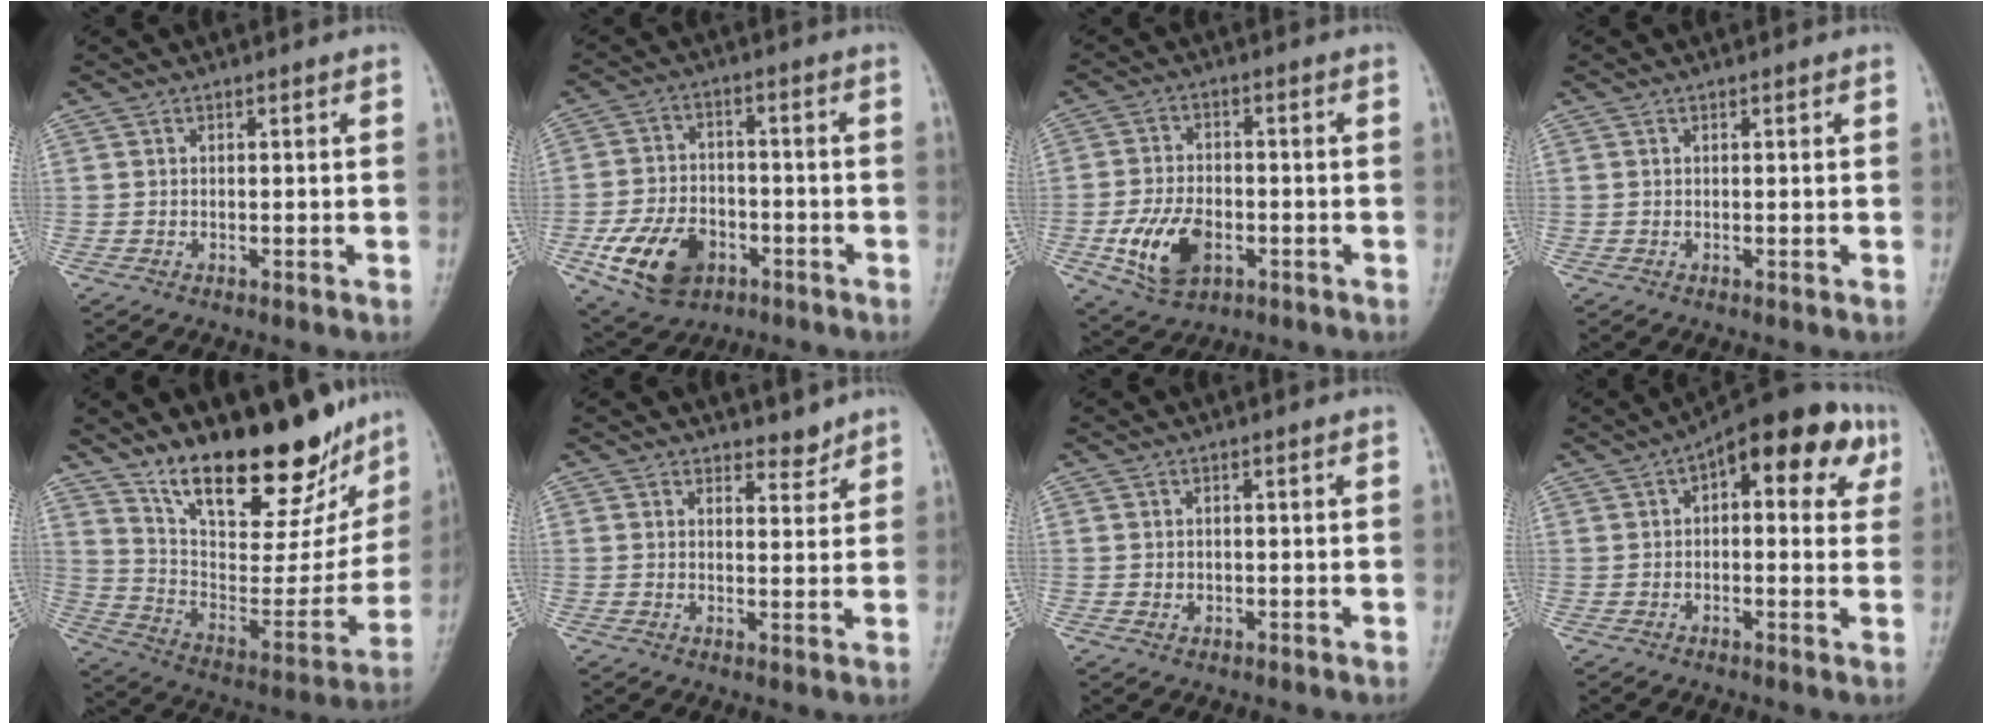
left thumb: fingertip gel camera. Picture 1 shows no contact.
{"total": 12.6, "force": [-5.5, 8.5, 7.6], "torque": [-0.121, 0.020, -0.091]}
{"total": 10.3, "force": [-3.4, 6.3, 7.4], "torque": [-0.131, 0.006, -0.055]}
{"total": 0.0}
{"total": 24.8, "force": [18.3, 8.9, 14.2], "torque": [-0.173, -0.089, 0.294]}
{"total": 2.8, "force": [2.5, 1.2, 0.6], "torque": [0.011, -0.020, 0.036]}
{"total": 0.9, "force": [-0.1, 0.8, 0.2], "torque": [0.000, 0.000, 0.001]}
{"total": 14.6, "force": [5.2, 6.9, 11.7], "torque": [-0.113, 0.021, 0.058]}